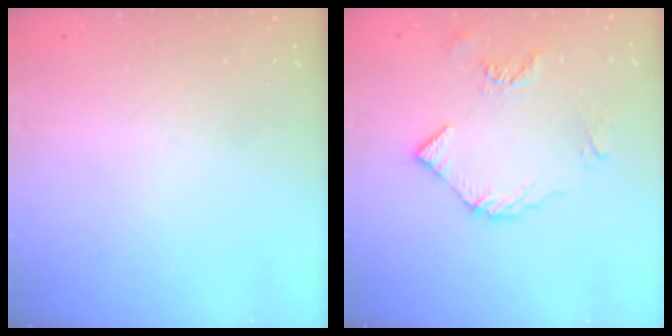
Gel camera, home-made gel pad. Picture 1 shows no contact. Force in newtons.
{"total": 8.0, "press": 8.0, "slide": 0.8}